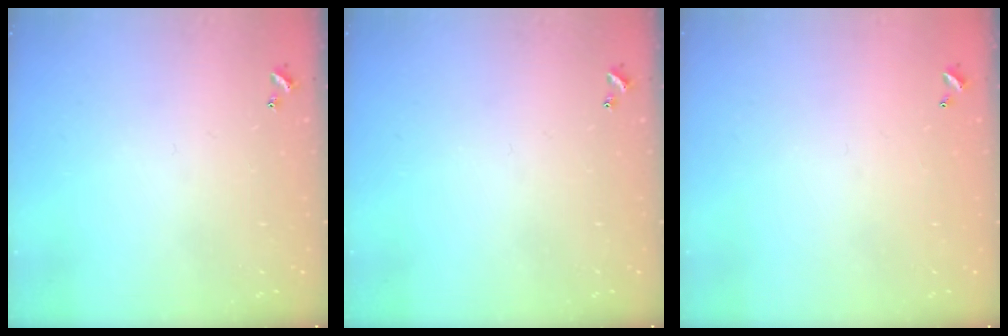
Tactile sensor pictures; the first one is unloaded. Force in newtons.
{"total": 0.0}
{"total": 2.8, "press": 2.8, "slide": 0.1}